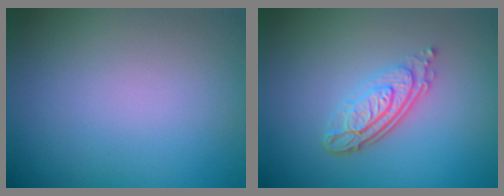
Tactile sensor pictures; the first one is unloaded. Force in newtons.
{"total": 4.4, "press": 3.1, "slide": 3.2}